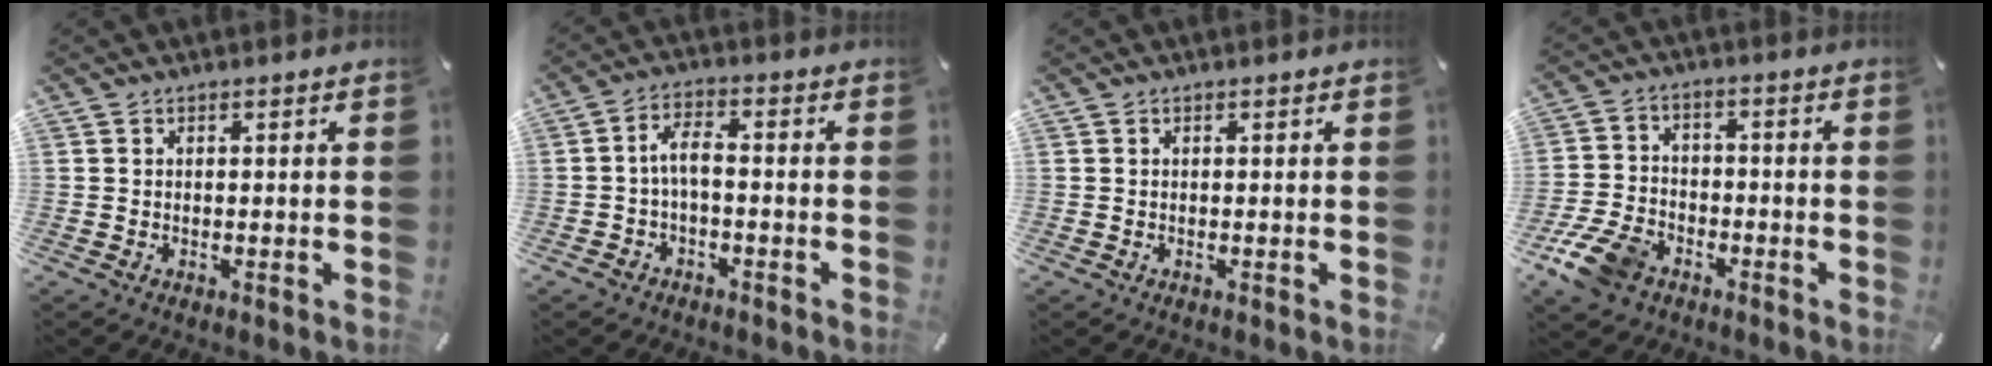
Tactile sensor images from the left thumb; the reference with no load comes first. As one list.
[{"total": 5.0, "force": [-1.2, 2.5, 4.1], "torque": [-0.081, 0.016, -0.025]}, {"total": 0.0}, {"total": 10.1, "force": [-5.6, 6.7, 5.0], "torque": [-0.112, 0.029, -0.104]}]